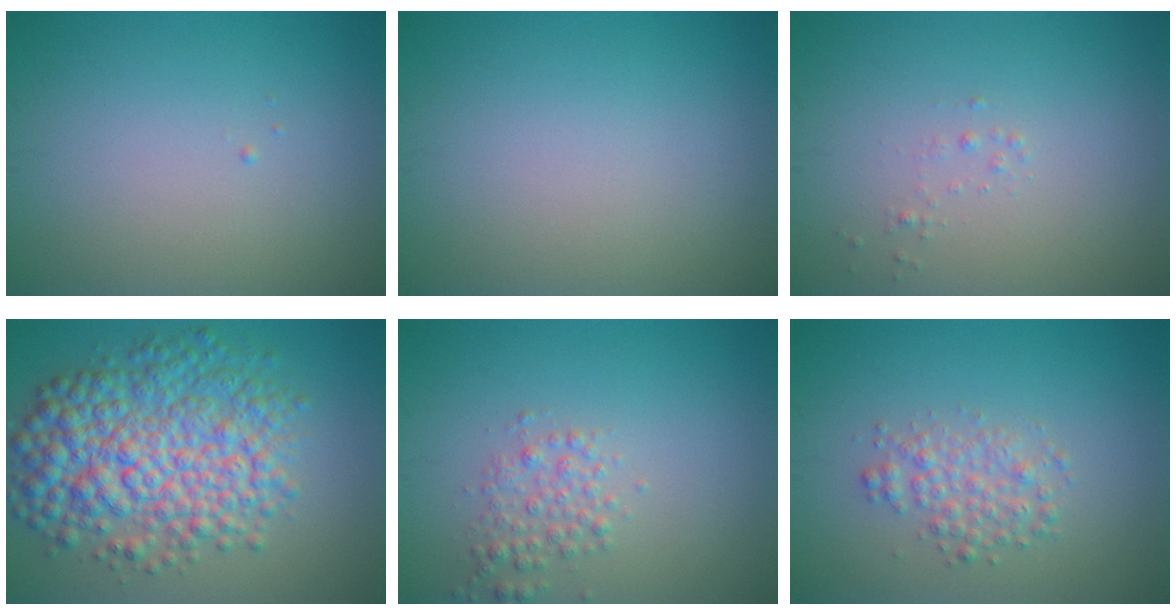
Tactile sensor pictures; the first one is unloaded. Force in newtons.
{"total": 0.0}
{"total": 0.6, "press": 0.6, "slide": 0.0}
{"total": 9.3, "press": 9.3, "slide": 0.1}
{"total": 2.0, "press": 2.0, "slide": 0.1}
{"total": 2.5, "press": 2.5, "slide": 0.1}